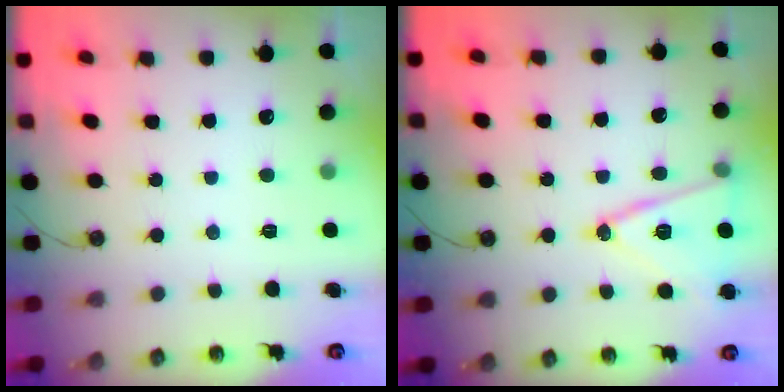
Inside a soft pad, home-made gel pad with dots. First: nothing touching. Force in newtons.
{"total": 14.2, "press": 13.8, "slide": 3.5}